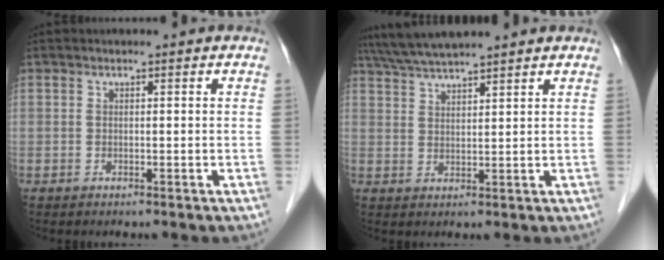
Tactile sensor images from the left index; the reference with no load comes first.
{"total": 7.8, "force": [7.1, -0.2, 3.3], "torque": [-0.064, 0.036, 0.123]}